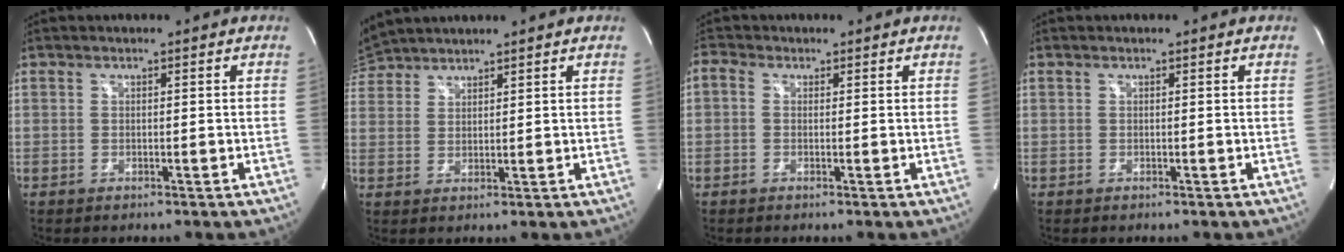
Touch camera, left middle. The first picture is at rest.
{"total": 5.2, "force": [5.1, 0.7, 0.6], "torque": [-0.024, 0.031, 0.103]}
{"total": 1.7, "force": [0.4, 1.4, 0.9], "torque": [-0.019, 0.011, 0.002]}
{"total": 0.0}